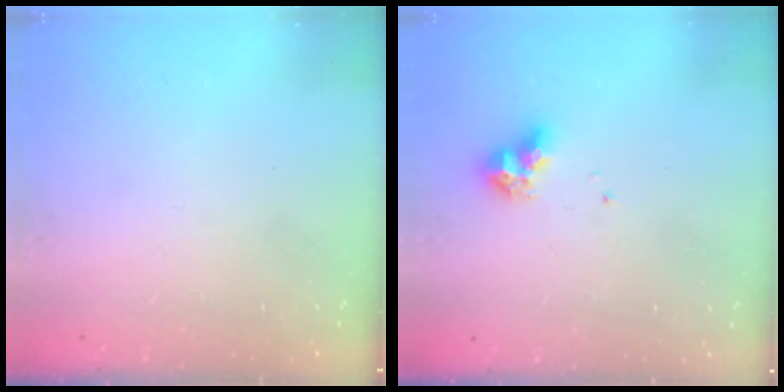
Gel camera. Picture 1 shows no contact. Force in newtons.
{"total": 7.0, "press": 6.9, "slide": 1.0}